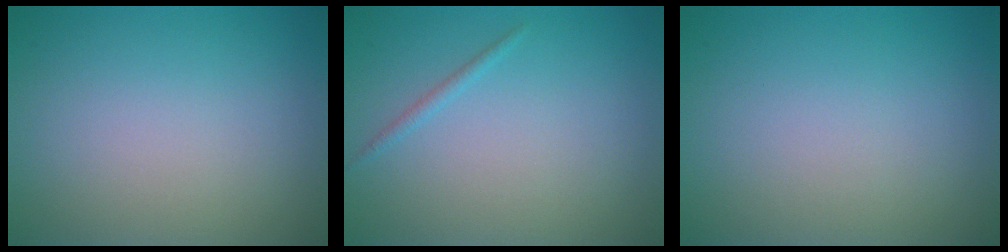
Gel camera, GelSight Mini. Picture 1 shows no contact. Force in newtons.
{"total": 0.7, "press": 0.7, "slide": 0.1}
{"total": 0.0}